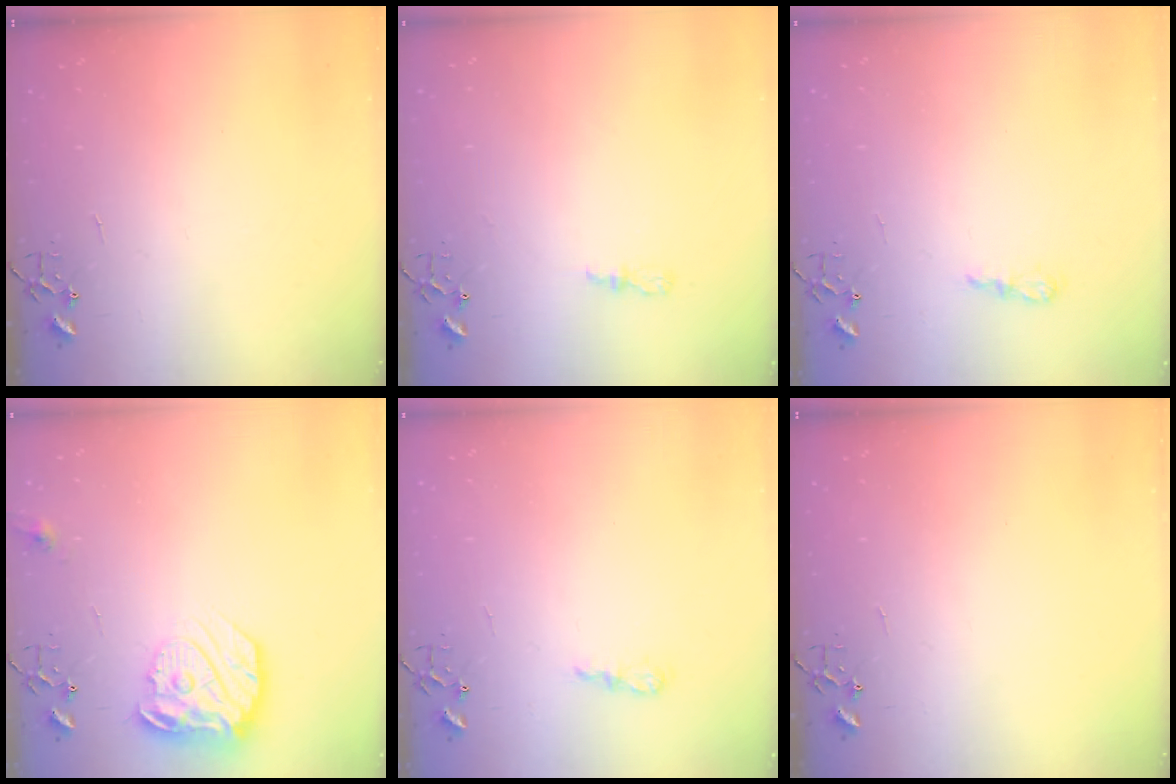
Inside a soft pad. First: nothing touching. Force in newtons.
{"total": 4.0, "press": 4.0, "slide": 0.5}
{"total": 6.3, "press": 6.2, "slide": 0.8}
{"total": 17.2, "press": 17.1, "slide": 1.7}
{"total": 6.3, "press": 6.2, "slide": 0.8}
{"total": 0.0}